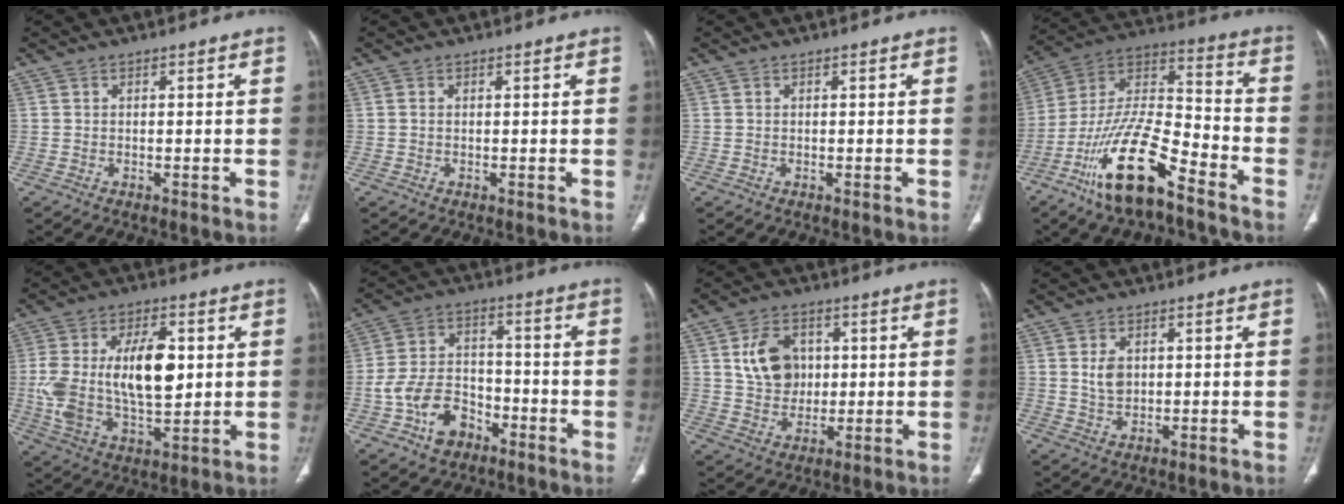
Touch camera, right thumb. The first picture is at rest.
{"total": 0.5, "force": [0.0, 0.3, 0.4], "torque": [-0.011, -0.001, 0.000]}
{"total": 0.0}
{"total": 19.2, "force": [-11.7, 6.1, 13.9], "torque": [-0.261, 0.072, -0.220]}
{"total": 18.1, "force": [1.9, 9.2, 15.5], "torque": [-0.271, -0.002, 0.041]}
{"total": 10.7, "force": [-5.1, 7.4, 5.8], "torque": [-0.091, 0.040, -0.088]}
{"total": 9.7, "force": [2.2, 7.6, 5.6], "torque": [-0.065, -0.007, 0.043]}
{"total": 3.8, "force": [0.9, 2.6, 2.6], "torque": [-0.039, -0.008, 0.021]}